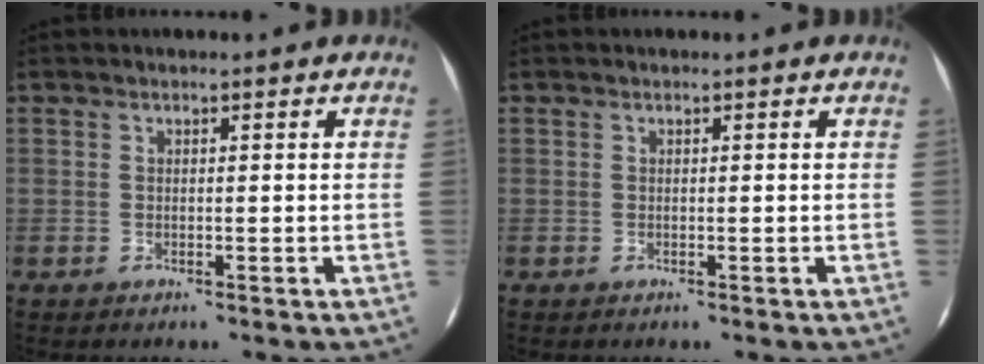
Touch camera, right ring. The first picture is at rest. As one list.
[{"total": 0.0}]